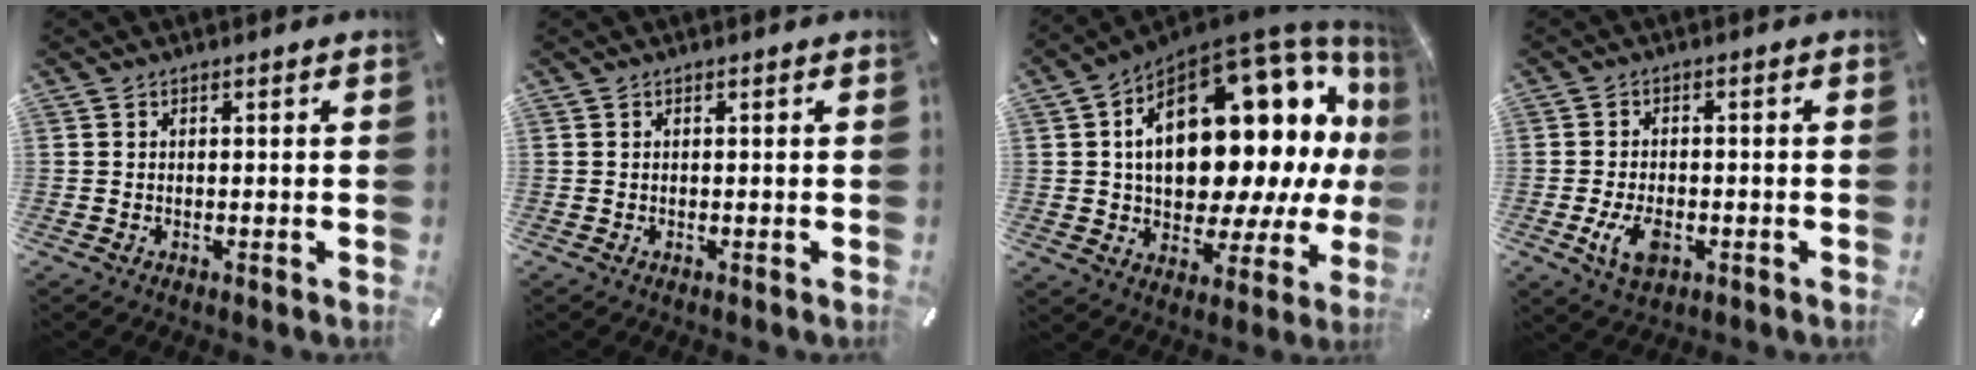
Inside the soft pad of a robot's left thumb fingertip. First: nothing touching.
{"total": 0.0}
{"total": 25.9, "force": [5.9, 14.4, 20.7], "torque": [-0.324, -0.061, 0.105]}
{"total": 6.4, "force": [-2.2, 4.0, 4.5], "torque": [-0.097, 0.001, -0.044]}